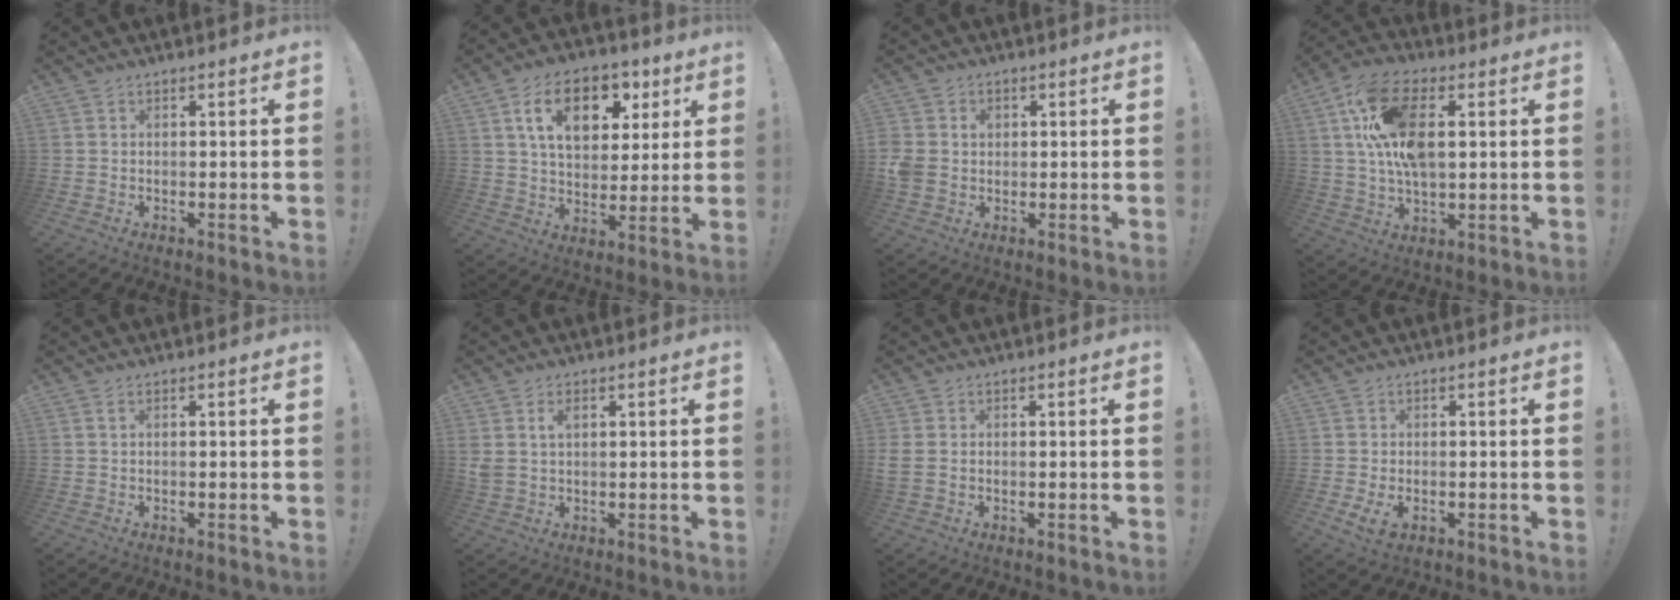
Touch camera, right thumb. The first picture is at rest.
{"total": 16.5, "force": [6.8, 10.6, 10.6], "torque": [-0.167, -0.011, 0.124]}
{"total": 5.3, "force": [0.3, 4.6, 2.4], "torque": [-0.064, 0.007, 0.008]}
{"total": 16.7, "force": [3.5, 9.0, 13.7], "torque": [-0.260, 0.006, 0.062]}
{"total": 0.7, "force": [0.2, 0.2, 0.6], "torque": [-0.017, 0.003, 0.004]}
{"total": 3.6, "force": [1.5, 2.0, 2.6], "torque": [-0.046, 0.000, 0.026]}
{"total": 1.5, "force": [0.3, 0.7, 1.3], "torque": [-0.023, 0.001, 0.007]}
{"total": 3.5, "force": [-0.5, 1.9, 2.9], "torque": [-0.049, -0.003, -0.011]}